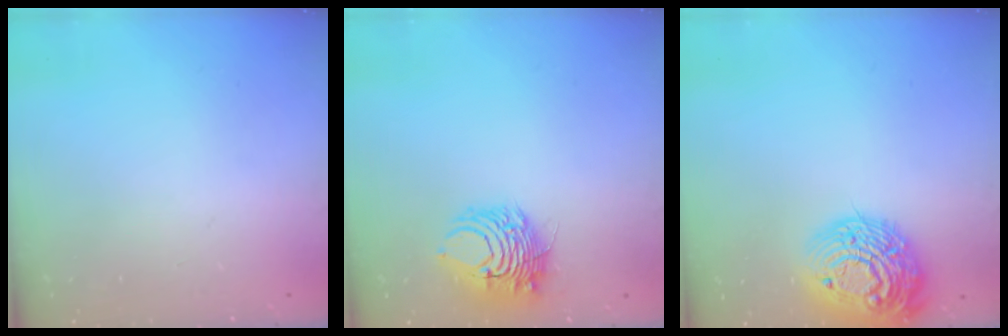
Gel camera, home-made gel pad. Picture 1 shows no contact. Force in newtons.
{"total": 8.7, "press": 8.7, "slide": 0.9}
{"total": 18.5, "press": 18.4, "slide": 1.5}